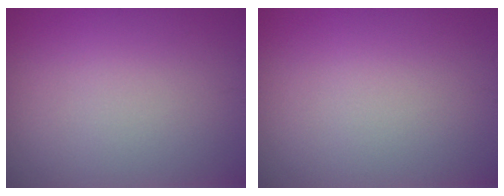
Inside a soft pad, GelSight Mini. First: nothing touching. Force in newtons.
{"total": 0.0}